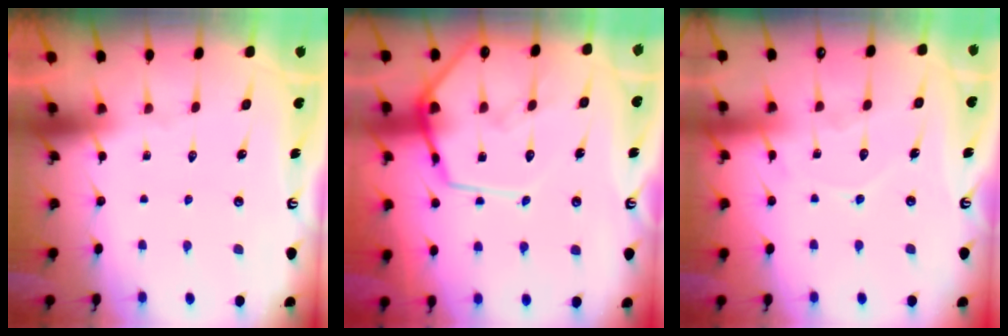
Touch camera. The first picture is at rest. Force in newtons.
{"total": 13.7, "press": 13.7, "slide": 1.1}
{"total": 7.2, "press": 7.1, "slide": 0.8}